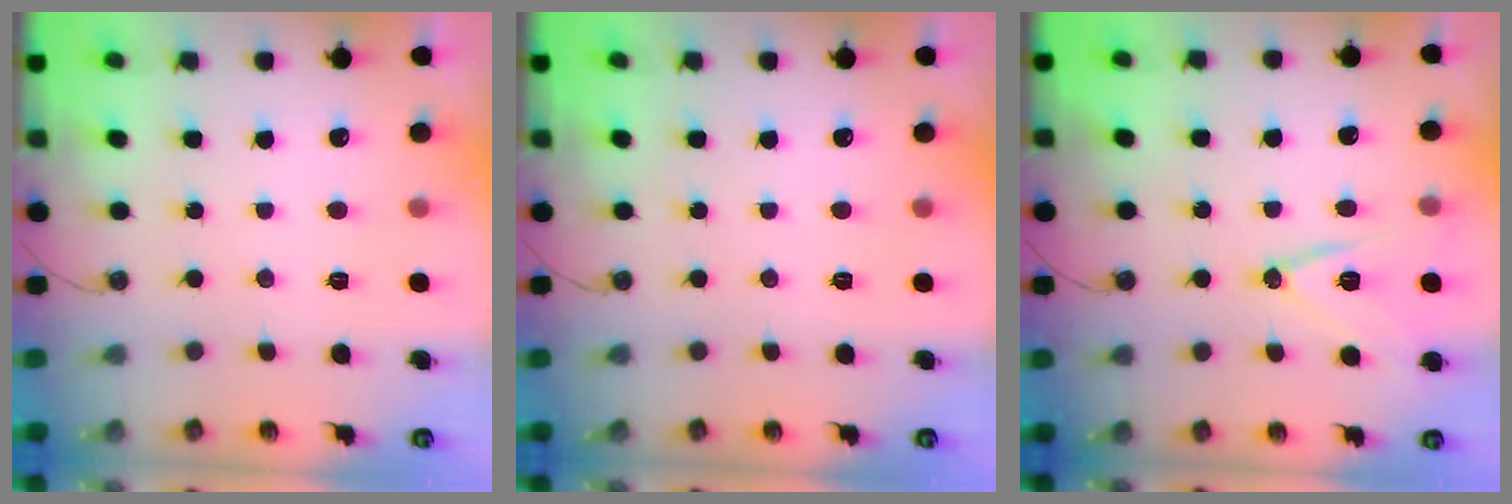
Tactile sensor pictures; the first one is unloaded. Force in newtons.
{"total": 0.0}
{"total": 12.1, "press": 11.6, "slide": 3.4}